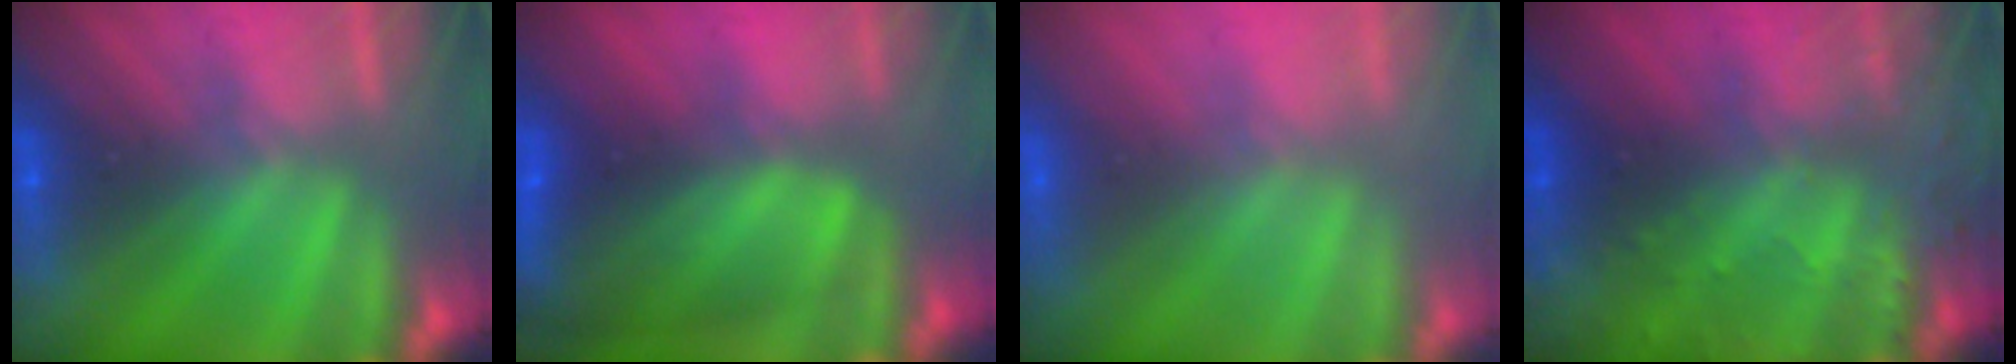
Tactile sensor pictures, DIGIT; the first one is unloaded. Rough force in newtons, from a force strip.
{"total": 9.1}
{"total": 2.8}
{"total": 9.0}